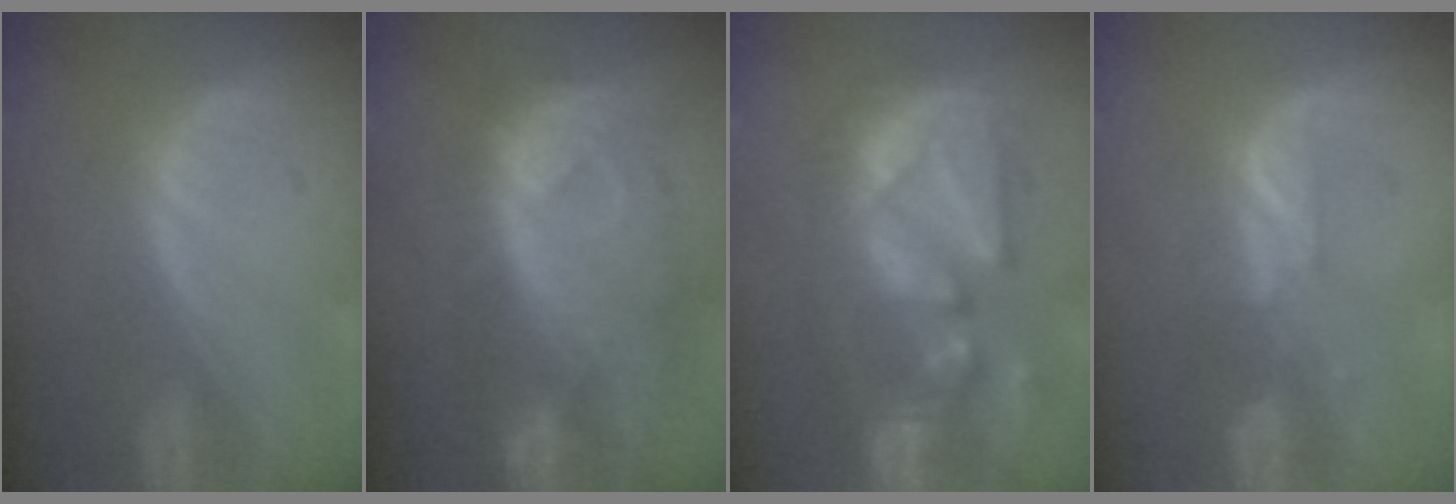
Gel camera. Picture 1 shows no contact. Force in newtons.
{"total": 11.8, "press": 10.2, "slide": 6.0}
{"total": 11.5, "press": 10.8, "slide": 4.1}
{"total": 3.4, "press": 3.3, "slide": 0.7}